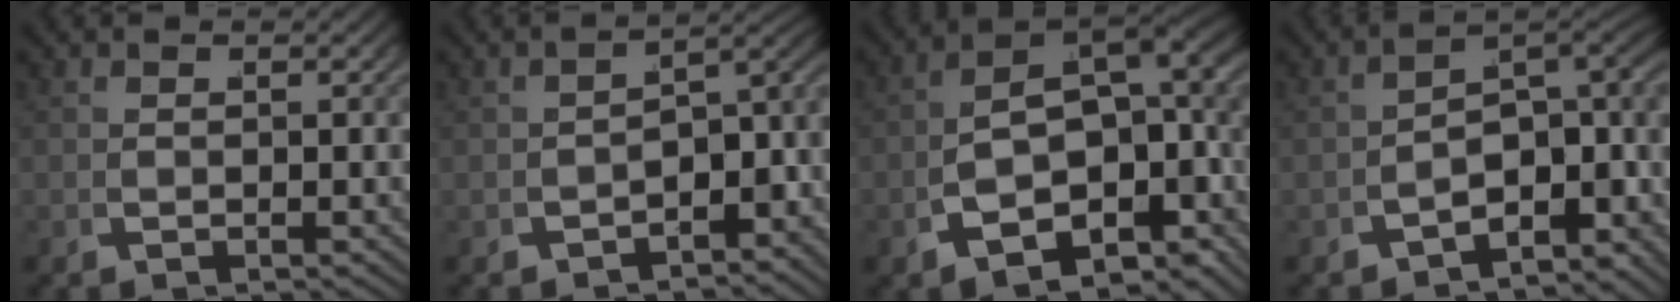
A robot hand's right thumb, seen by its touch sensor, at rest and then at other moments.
{"total": 6.1, "force": [-2.9, 3.1, 4.5], "torque": [-0.057, -0.016, -0.030]}
{"total": 15.0, "force": [0.5, 10.0, 11.2], "torque": [-0.168, -0.019, -0.004]}
{"total": 10.9, "force": [-2.0, 7.0, 8.2], "torque": [-0.122, -0.029, -0.027]}